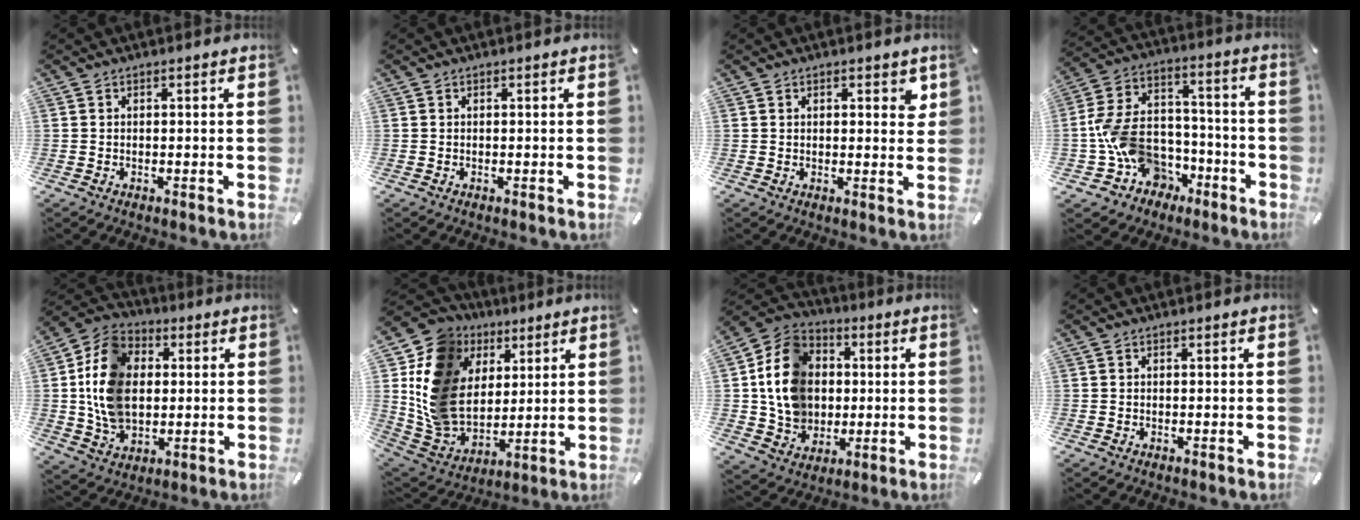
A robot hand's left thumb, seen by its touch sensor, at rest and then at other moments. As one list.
[{"total": 0.0}, {"total": 2.6, "force": [1.3, 1.5, 1.8], "torque": [-0.005, -0.007, 0.014]}, {"total": 14.9, "force": [-4.5, 12.3, 7.1], "torque": [-0.130, 0.022, -0.072]}, {"total": 15.1, "force": [0.9, 12.0, 9.0], "torque": [-0.209, 0.014, 0.014]}, {"total": 16.2, "force": [3.2, 14.2, 7.2], "torque": [-0.171, -0.019, 0.069]}, {"total": 15.1, "force": [0.6, 13.4, 7.0], "torque": [-0.159, 0.014, 0.018]}, {"total": 0.0}]